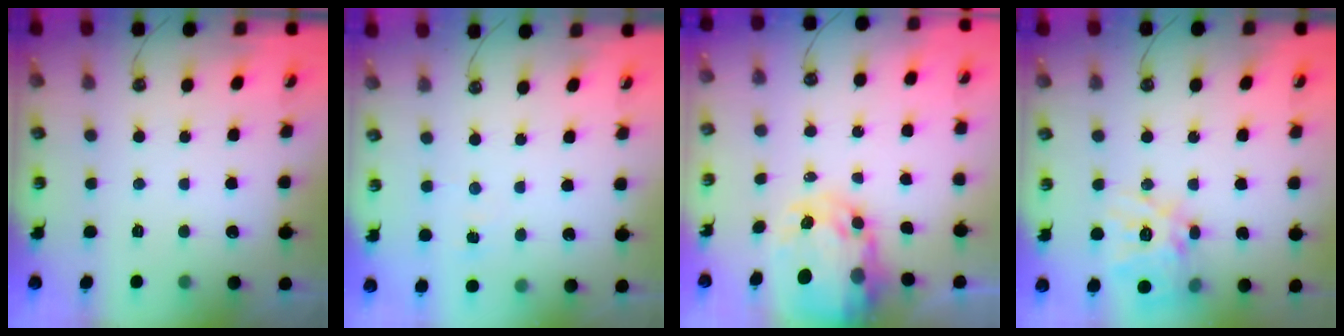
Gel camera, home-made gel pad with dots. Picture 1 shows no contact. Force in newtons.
{"total": 4.0, "press": 4.0, "slide": 0.4}
{"total": 8.5, "press": 8.5, "slide": 0.9}
{"total": 16.4, "press": 16.2, "slide": 2.5}